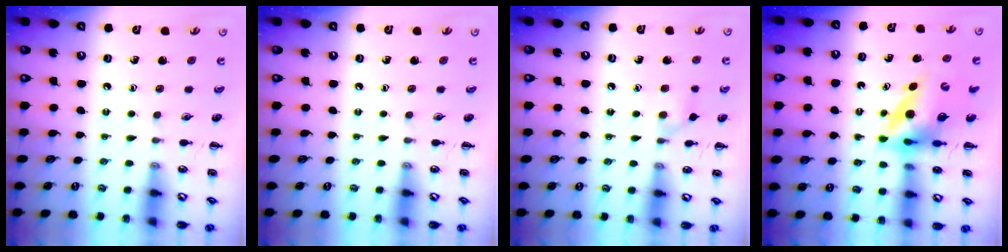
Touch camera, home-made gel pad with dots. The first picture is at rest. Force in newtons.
{"total": 0.0}
{"total": 6.0, "press": 5.6, "slide": 2.2}
{"total": 10.6, "press": 10.1, "slide": 3.3}